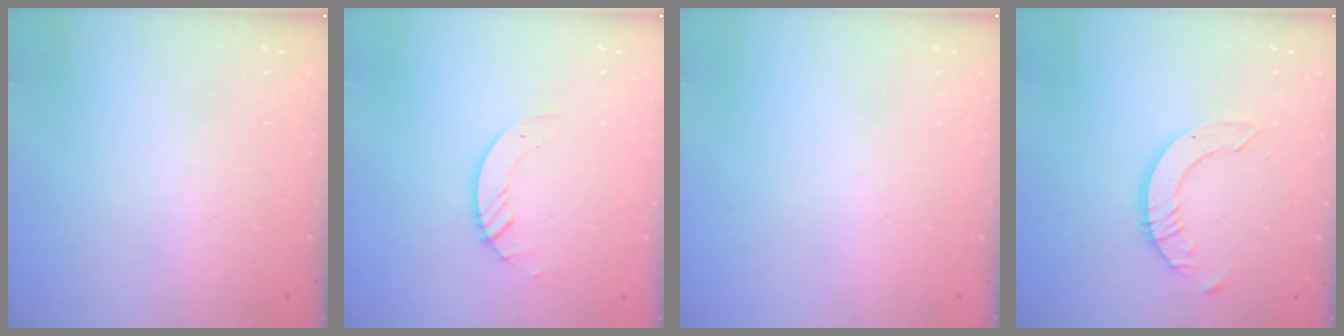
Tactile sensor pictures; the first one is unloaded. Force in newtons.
{"total": 2.8, "press": 2.8, "slide": 0.3}
{"total": 0.0}
{"total": 6.9, "press": 6.8, "slide": 0.7}